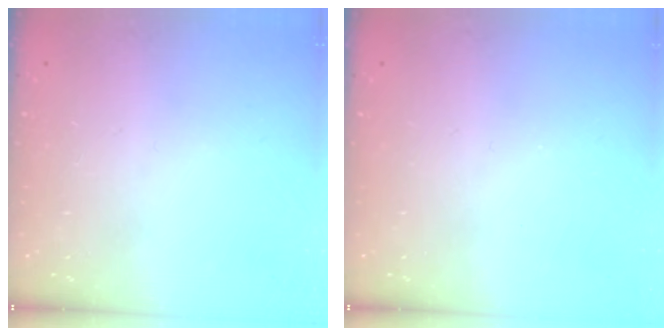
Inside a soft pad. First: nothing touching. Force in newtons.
{"total": 0.0}